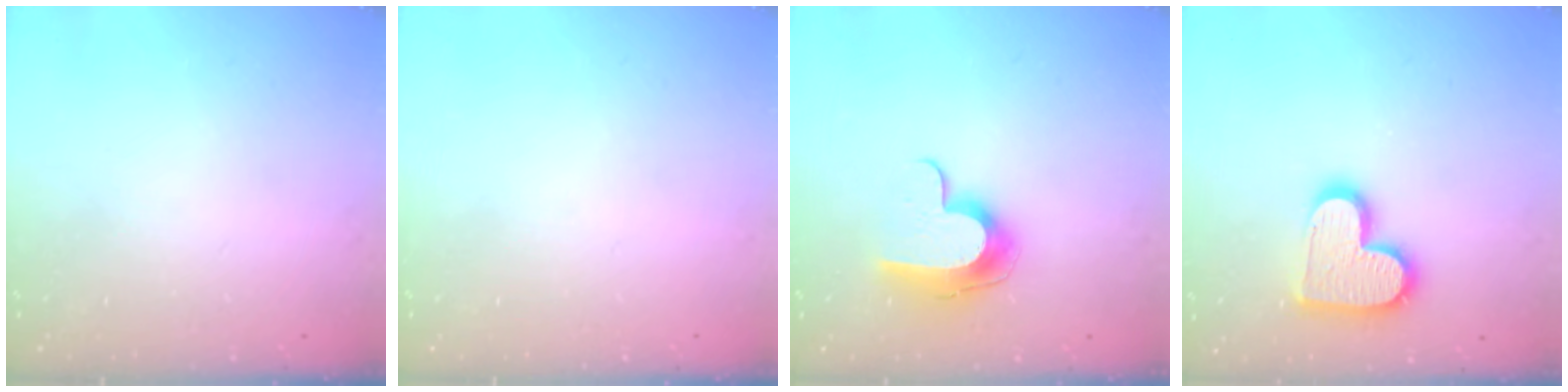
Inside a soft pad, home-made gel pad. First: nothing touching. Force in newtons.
{"total": 0.0}
{"total": 10.2, "press": 10.2, "slide": 0.5}
{"total": 14.2, "press": 14.2, "slide": 0.9}